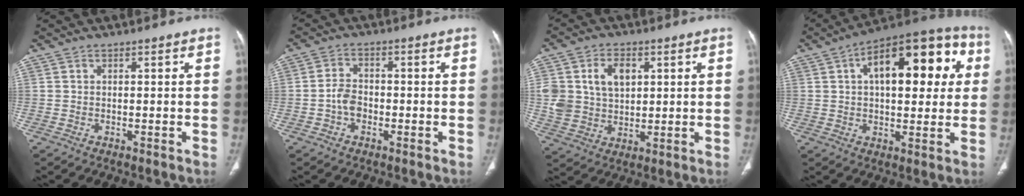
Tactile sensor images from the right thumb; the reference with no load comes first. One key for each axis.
{"total": 4.0, "fx": -1.3, "fy": 2.9, "fz": 2.4, "tx": -0.039, "ty": 0.017, "tz": -0.029}
{"total": 11.0, "fx": 2.9, "fy": 8.1, "fz": 6.9, "tx": -0.107, "ty": -0.004, "tz": 0.064}
{"total": 21.6, "fx": 5.7, "fy": 10.7, "fz": 18.0, "tx": -0.209, "ty": 0.028, "tz": 0.073}